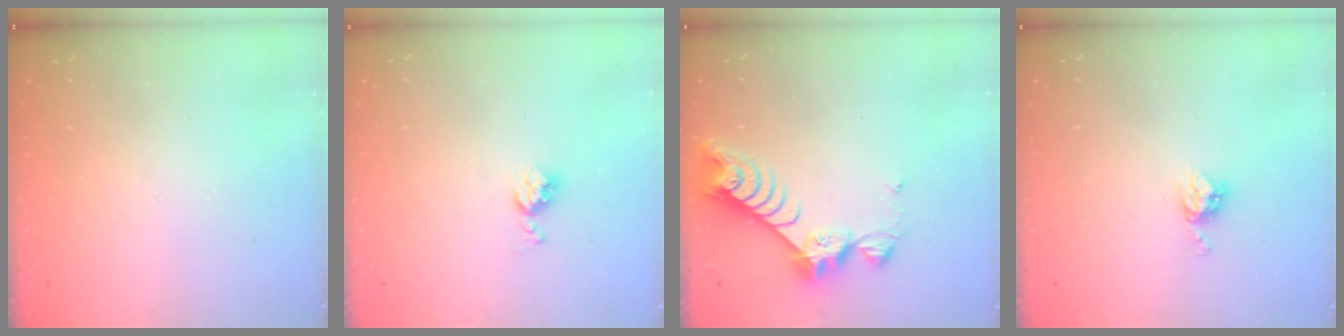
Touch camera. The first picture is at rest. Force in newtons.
{"total": 4.3, "press": 4.3, "slide": 0.5}
{"total": 9.0, "press": 8.9, "slide": 0.9}
{"total": 4.9, "press": 4.8, "slide": 0.2}